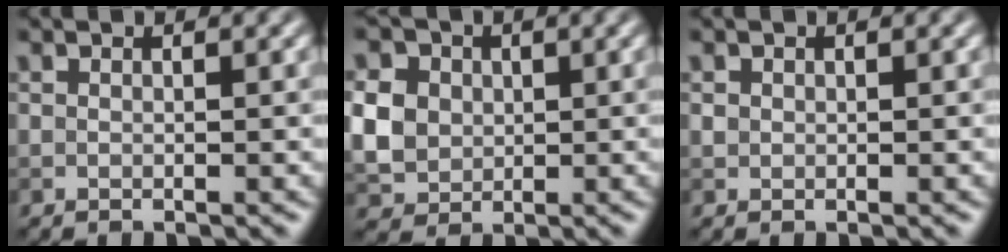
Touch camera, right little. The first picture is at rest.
{"total": 5.3, "force": [0.6, 4.6, 2.6], "torque": [-0.070, 0.010, 0.013]}
{"total": 0.5, "force": [0.1, 0.5, 0.1], "torque": [0.002, -0.003, 0.003]}